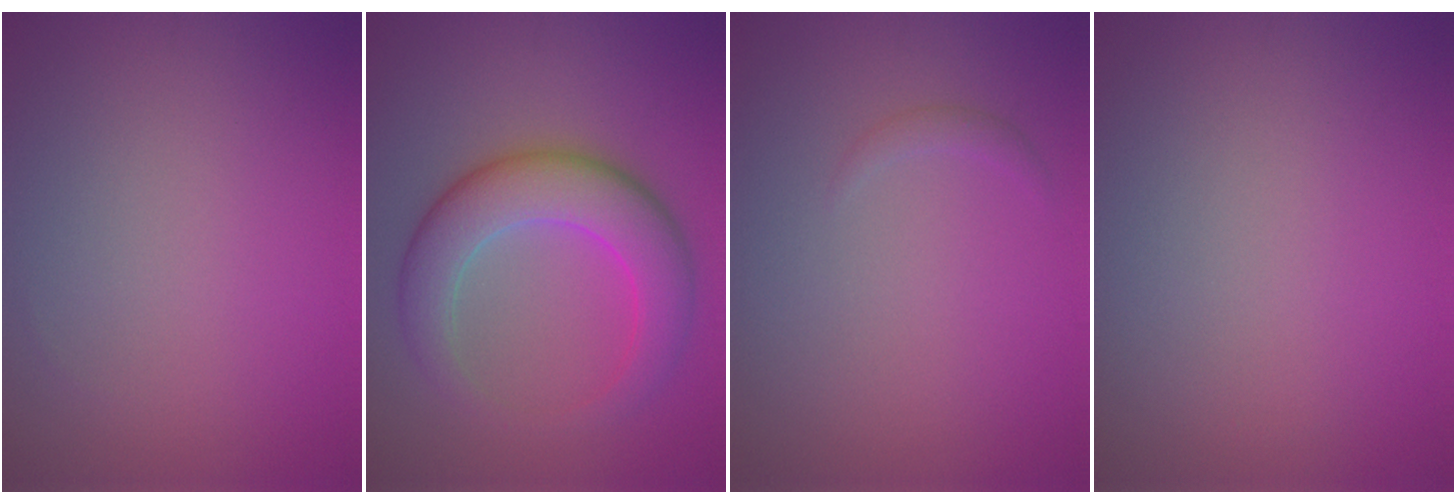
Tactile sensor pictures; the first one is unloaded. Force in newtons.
{"total": 7.0, "press": 7.0, "slide": 0.1}
{"total": 0.7, "press": 0.7, "slide": 0.0}
{"total": 0.0}